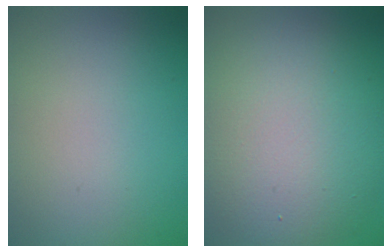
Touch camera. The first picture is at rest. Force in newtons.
{"total": 10.3, "press": 10.3, "slide": 0.4}